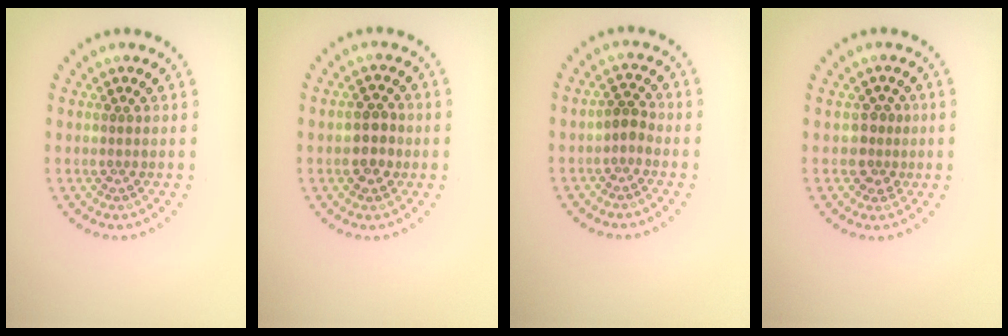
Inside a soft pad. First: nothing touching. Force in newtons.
{"total": 2.6, "press": 2.6, "slide": 0.6}
{"total": 1.3, "press": 1.0, "slide": 0.8}
{"total": 2.0, "press": 1.6, "slide": 1.2}